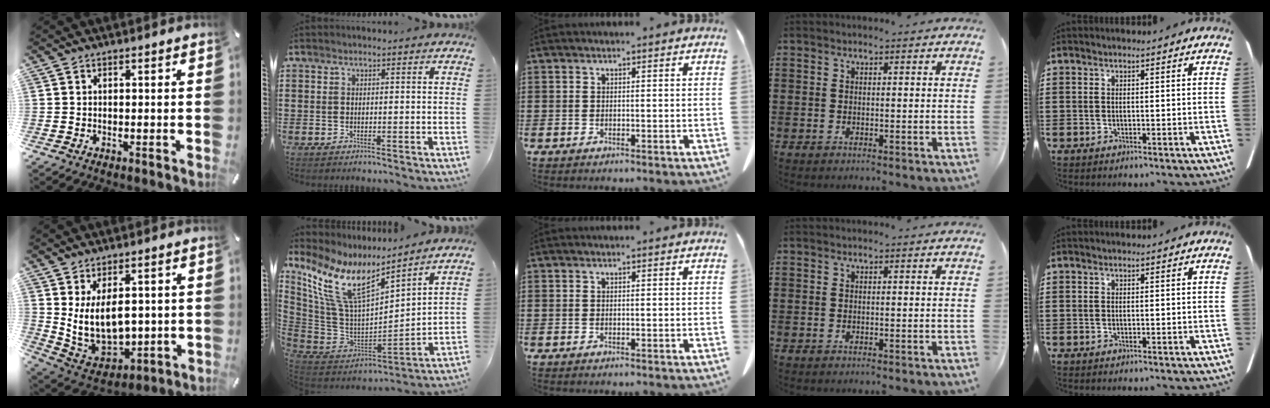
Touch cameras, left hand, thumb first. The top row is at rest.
{"thumb": {"total": 12.5, "force": [3.2, 7.9, 9.1], "torque": [-0.180, -0.035, 0.060]}, "index": {"total": 12.2, "force": [7.3, 4.1, 8.9], "torque": [-0.210, -0.050, 0.128]}}